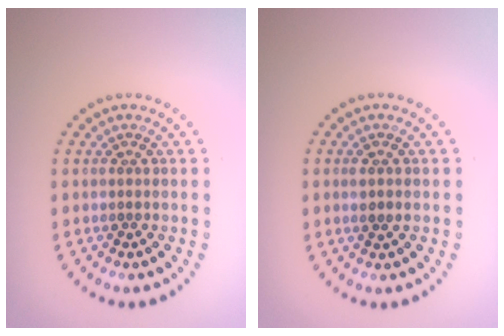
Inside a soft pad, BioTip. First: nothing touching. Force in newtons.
{"total": 0.8, "press": 0.7, "slide": 0.4}